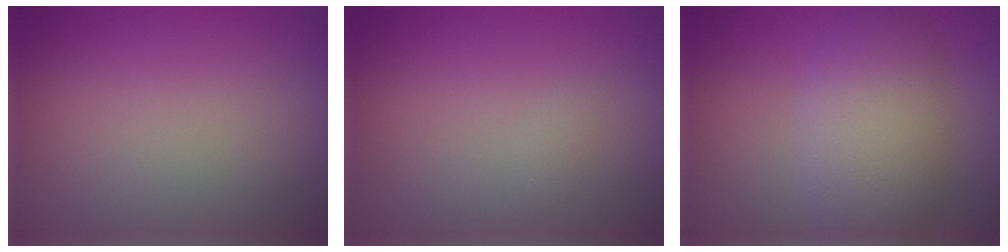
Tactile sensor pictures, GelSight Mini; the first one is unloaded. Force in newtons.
{"total": 0.6, "press": 0.6, "slide": 0.0}
{"total": 6.9, "press": 6.9, "slide": 0.2}